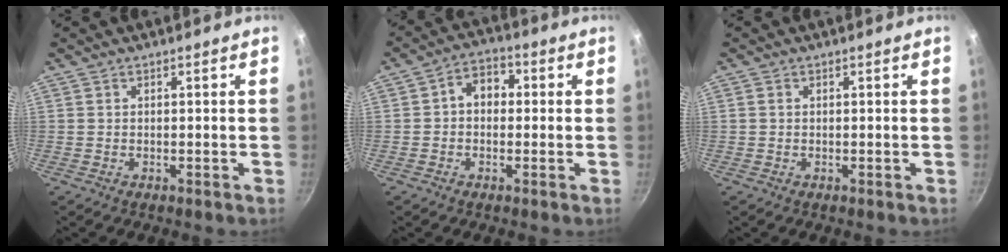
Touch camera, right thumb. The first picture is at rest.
{"total": 5.8, "force": [0.3, 4.5, 3.7], "torque": [-0.025, 0.016, -0.009]}
{"total": 0.5, "force": [0.1, 0.5, 0.2], "torque": [-0.003, 0.003, 0.000]}